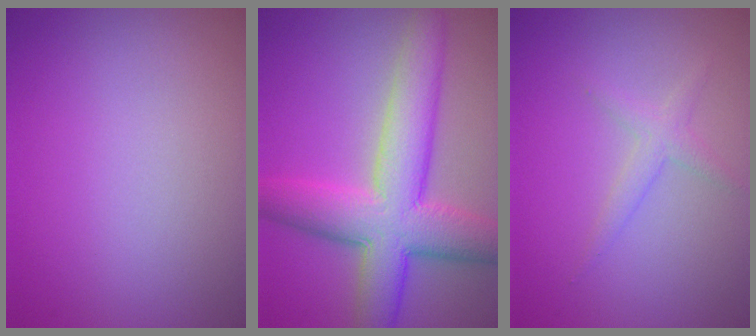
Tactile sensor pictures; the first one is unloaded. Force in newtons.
{"total": 8.9, "press": 8.9, "slide": 0.3}
{"total": 1.6, "press": 1.6, "slide": 0.1}